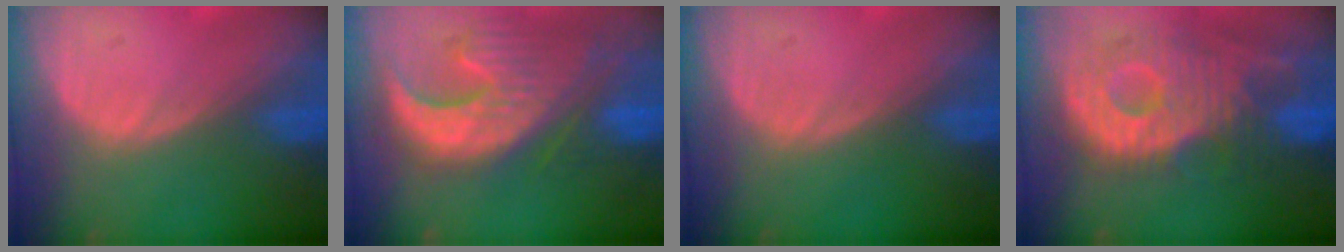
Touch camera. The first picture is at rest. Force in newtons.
{"total": 13.0, "press": 11.2, "slide": 6.6}
{"total": 0.0}
{"total": 12.2, "press": 10.8, "slide": 5.6}